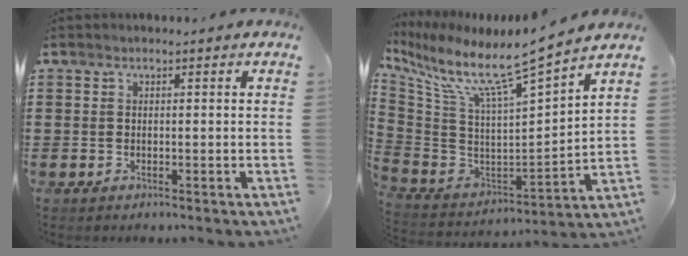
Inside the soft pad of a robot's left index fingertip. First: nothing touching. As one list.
[{"total": 9.6, "force": [7.5, -0.5, 5.9], "torque": [-0.143, -0.072, 0.115]}]